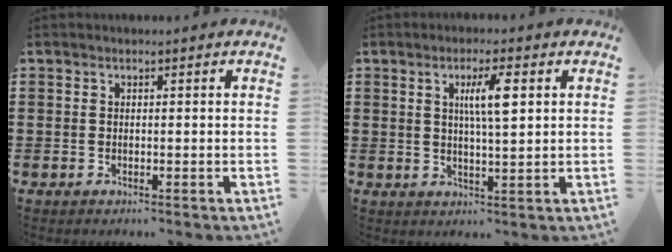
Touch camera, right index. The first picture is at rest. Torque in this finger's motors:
{"motor_torque": [1.06, 0.05, 0.44, 0.12]}